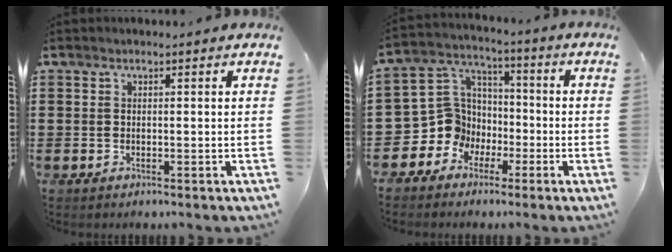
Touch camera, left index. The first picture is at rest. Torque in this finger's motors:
{"motor_torque": [0.82, 0.82, 0.17, 0.00]}